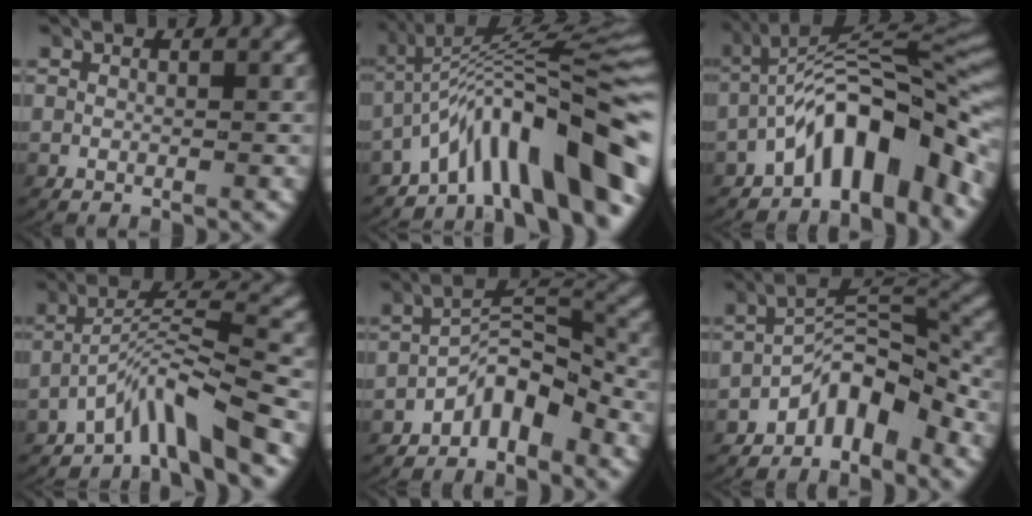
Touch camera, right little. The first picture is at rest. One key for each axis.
{"total": 10.4, "fx": -2.5, "fy": 4.6, "fz": 9.0, "tx": -0.142, "ty": 0.000, "tz": -0.032}
{"total": 8.0, "fx": -2.1, "fy": 3.3, "fz": 7.0, "tx": -0.114, "ty": 0.008, "tz": -0.030}
{"total": 4.8, "fx": -3.1, "fy": 0.8, "fz": 3.7, "tx": -0.075, "ty": 0.008, "tz": -0.053}
{"total": 4.8, "fx": -2.9, "fy": 2.1, "fz": 3.1, "tx": -0.049, "ty": 0.006, "tz": -0.051}
{"total": 5.7, "fx": -3.2, "fy": 2.6, "fz": 3.9, "tx": -0.061, "ty": 0.008, "tz": -0.054}